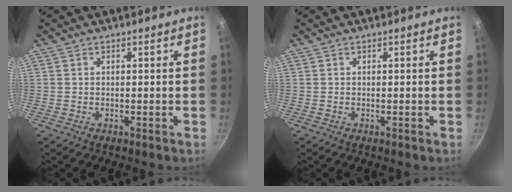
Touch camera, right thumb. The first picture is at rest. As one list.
[{"total": 0.0}]